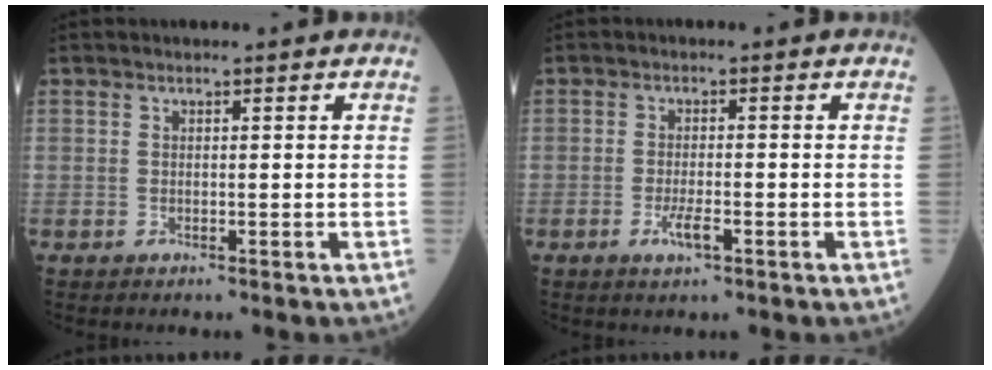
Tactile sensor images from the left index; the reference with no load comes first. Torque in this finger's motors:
{"motor_torque": [0.53, 0.21, 0.23, 0.07]}